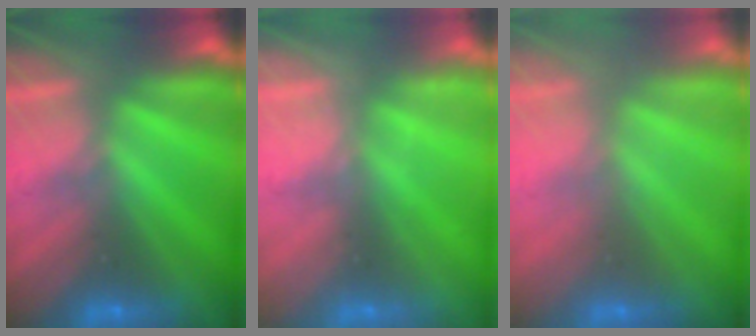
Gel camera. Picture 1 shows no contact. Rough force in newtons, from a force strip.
{"total": 2.2}
{"total": 2.7}